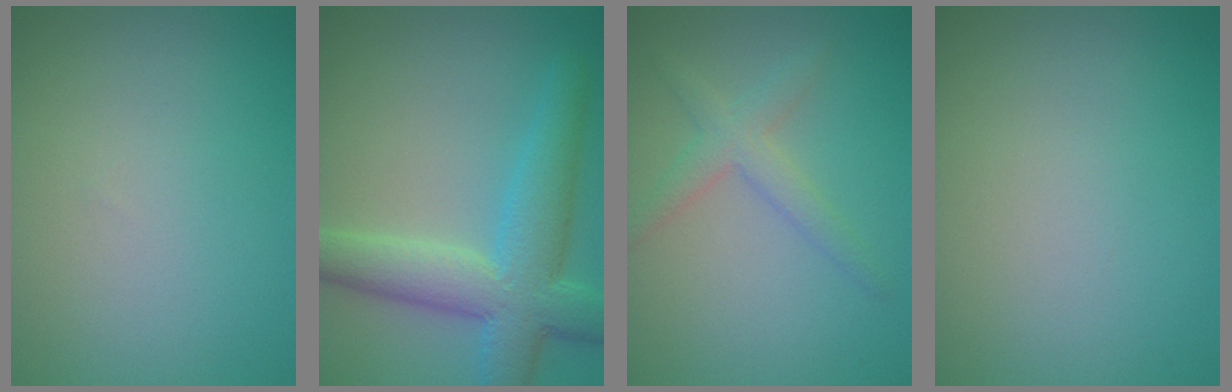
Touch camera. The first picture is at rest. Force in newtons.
{"total": 7.6, "press": 7.6, "slide": 0.4}
{"total": 1.9, "press": 1.9, "slide": 0.1}
{"total": 0.0}